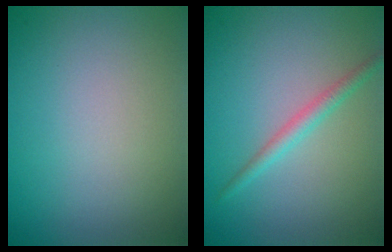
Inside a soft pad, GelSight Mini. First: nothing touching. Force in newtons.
{"total": 1.7, "press": 1.7, "slide": 0.1}